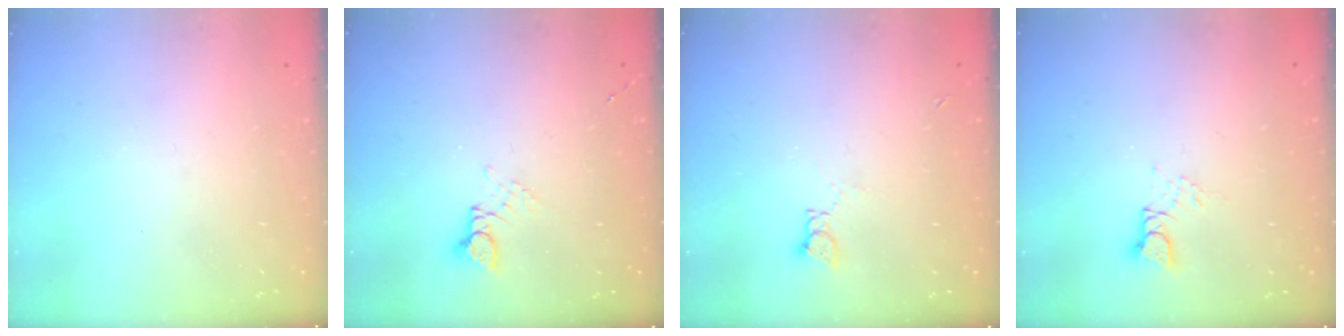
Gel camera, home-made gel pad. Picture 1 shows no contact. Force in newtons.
{"total": 2.7, "press": 2.6, "slide": 0.2}
{"total": 1.8, "press": 1.7, "slide": 0.3}
{"total": 2.9, "press": 2.9, "slide": 0.3}